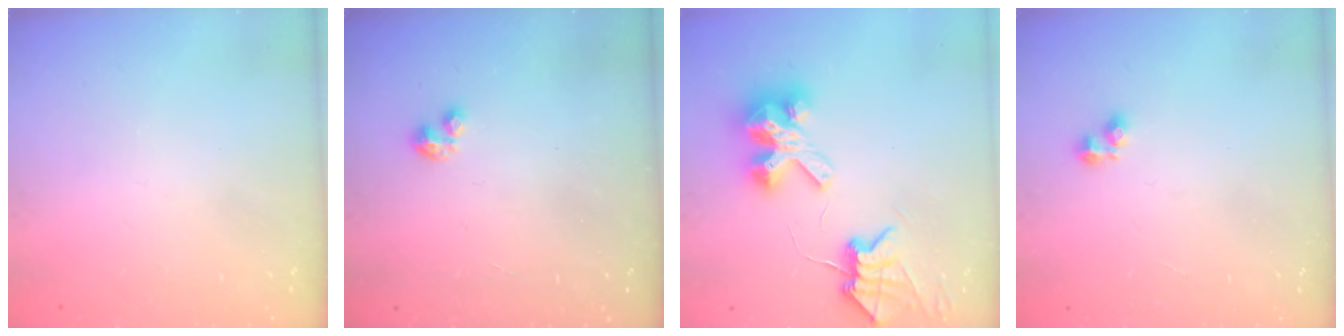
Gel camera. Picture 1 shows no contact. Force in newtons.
{"total": 0.7, "press": 0.6, "slide": 0.2}
{"total": 8.9, "press": 8.9, "slide": 0.8}
{"total": 2.1, "press": 2.1, "slide": 0.3}